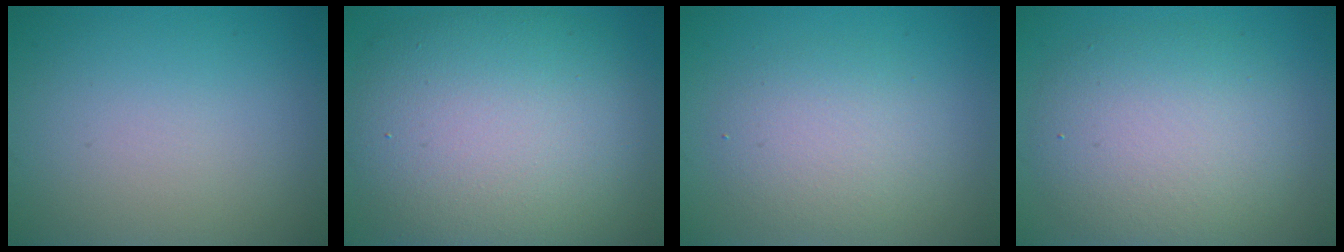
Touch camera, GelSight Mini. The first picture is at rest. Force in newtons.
{"total": 11.6, "press": 11.5, "slide": 0.9}
{"total": 3.4, "press": 3.3, "slide": 0.3}
{"total": 6.5, "press": 6.4, "slide": 0.5}